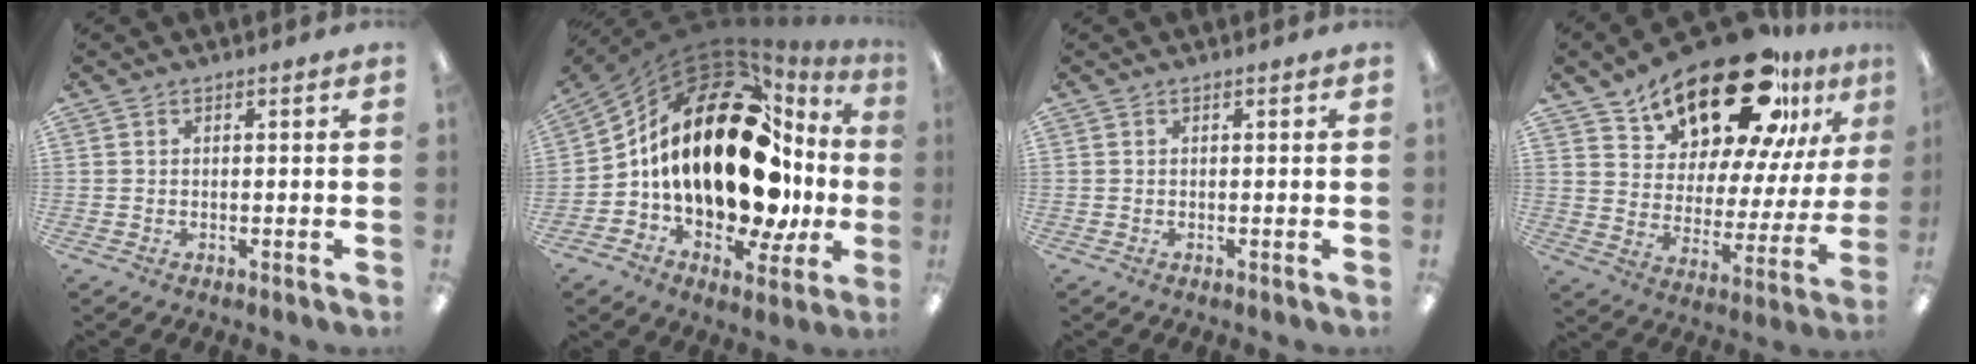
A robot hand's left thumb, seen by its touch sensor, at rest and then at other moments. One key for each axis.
{"total": 27.5, "fx": 3.9, "fy": 14.0, "fz": 23.4, "tx": -0.454, "ty": -0.025, "tz": 0.064}
{"total": 0.0}
{"total": 23.2, "fx": 18.6, "fy": 8.5, "fz": 10.9, "tx": -0.171, "ty": -0.129, "tz": 0.317}